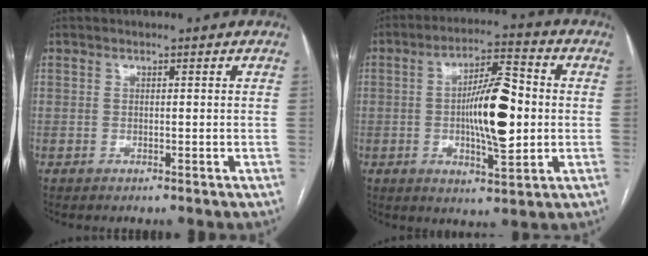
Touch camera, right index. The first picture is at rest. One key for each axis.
{"total": 12.4, "fx": -0.4, "fy": 3.1, "fz": 12.0, "tx": -0.205, "ty": 0.011, "tz": -0.005}